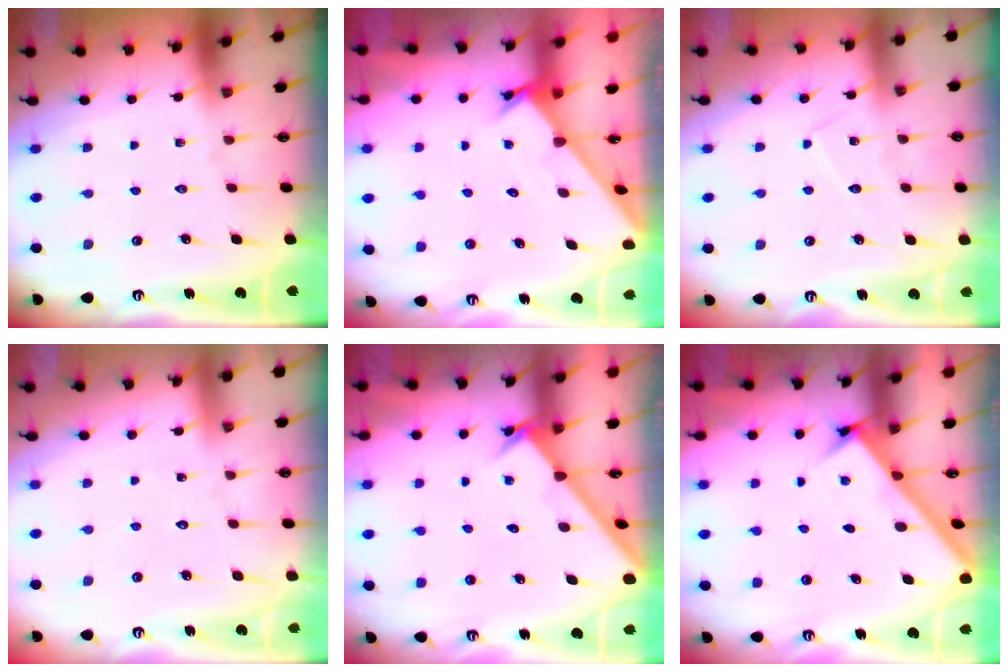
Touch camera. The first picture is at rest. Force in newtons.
{"total": 1.6, "press": 1.6, "slide": 0.1}
{"total": 5.3, "press": 5.3, "slide": 0.3}
{"total": 3.5, "press": 3.5, "slide": 0.4}
{"total": 2.1, "press": 2.1, "slide": 0.2}
{"total": 2.8, "press": 2.7, "slide": 0.4}